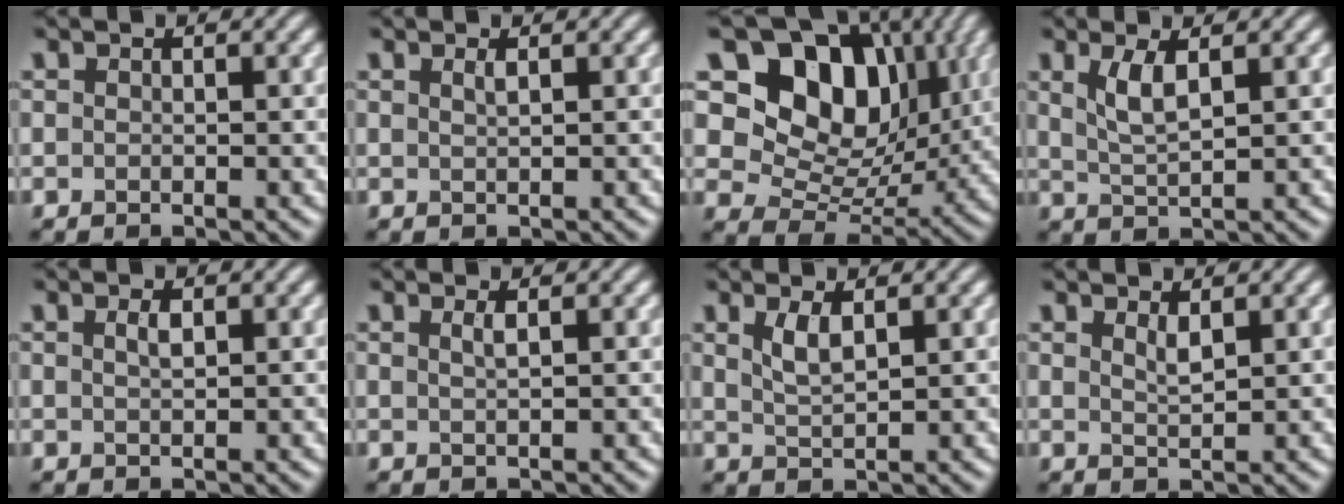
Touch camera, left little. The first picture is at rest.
{"total": 0.8, "force": [0.4, 0.2, 0.6], "torque": [-0.008, 0.001, 0.007]}
{"total": 12.1, "force": [4.6, 8.6, 7.1], "torque": [-0.113, 0.000, 0.074]}
{"total": 2.8, "force": [1.1, 0.8, 2.4], "torque": [-0.052, -0.003, 0.025]}
{"total": 1.1, "force": [0.4, 0.4, 0.9], "torque": [-0.020, 0.002, 0.009]}
{"total": 1.1, "force": [0.4, 0.4, 1.0], "torque": [-0.013, 0.003, 0.006]}
{"total": 2.1, "force": [1.1, 0.7, 1.7], "torque": [-0.037, -0.002, 0.024]}
{"total": 1.3, "force": [0.8, 0.3, 0.9], "torque": [-0.020, -0.002, 0.016]}